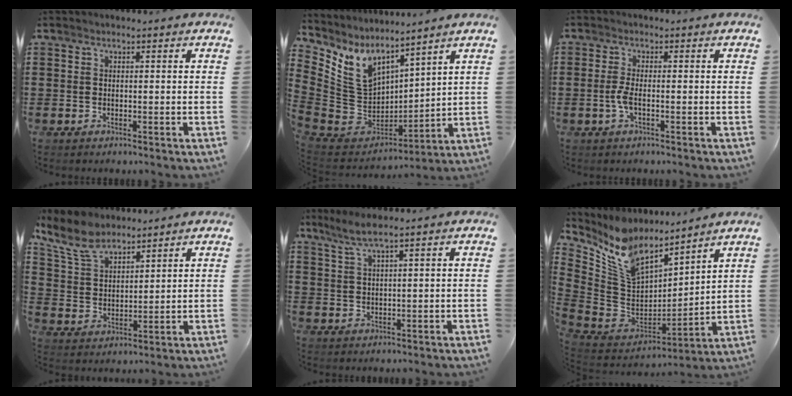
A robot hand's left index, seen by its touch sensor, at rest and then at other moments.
{"total": 8.4, "force": [4.6, 5.4, 4.6], "torque": [-0.137, -0.044, 0.086]}
{"total": 2.6, "force": [-0.8, 0.6, 2.4], "torque": [-0.059, -0.004, -0.019]}
{"total": 7.6, "force": [6.2, 2.7, 3.3], "torque": [-0.091, -0.011, 0.118]}
{"total": 3.3, "force": [2.2, -0.3, 2.4], "torque": [-0.052, 0.000, 0.040]}
{"total": 10.2, "force": [7.7, 3.8, 5.5], "torque": [-0.150, -0.058, 0.136]}